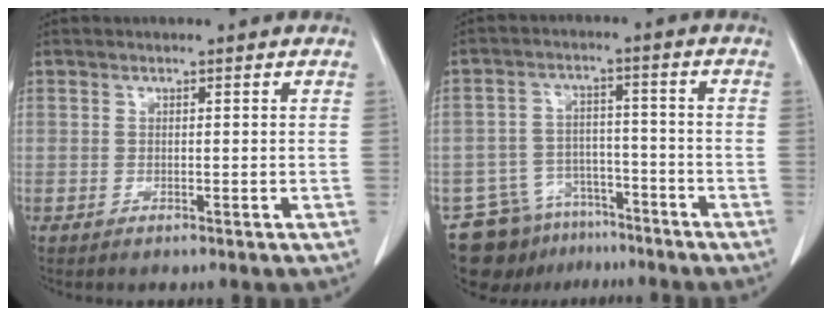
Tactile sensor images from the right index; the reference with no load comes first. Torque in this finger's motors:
{"motor_torque": [-0.05, -0.26, -0.63, -0.21]}